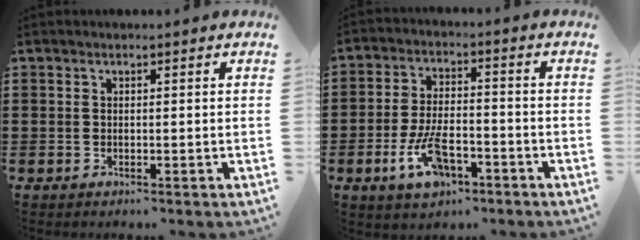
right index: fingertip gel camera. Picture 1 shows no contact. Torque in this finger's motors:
{"motor_torque": [1.16, 0.98, 0.26, 0.16]}